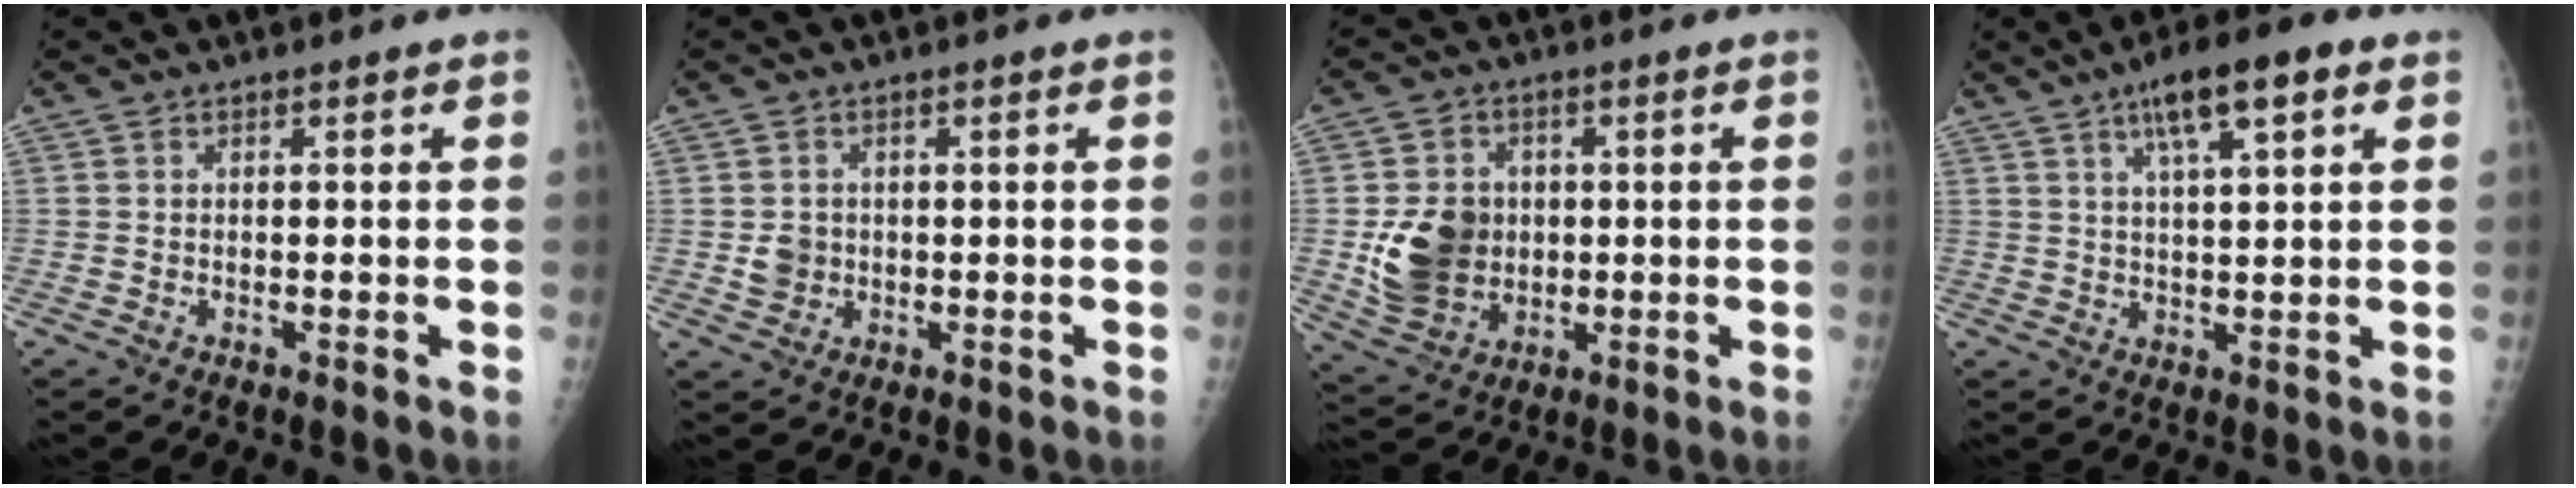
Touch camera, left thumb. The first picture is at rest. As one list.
[{"total": 3.1, "force": [-0.2, 2.9, 1.0], "torque": [-0.002, 0.003, 0.001]}, {"total": 11.7, "force": [-0.2, 9.8, 6.4], "torque": [-0.086, -0.006, 0.010]}, {"total": 10.3, "force": [5.2, 2.7, 8.5], "torque": [-0.131, 0.000, 0.081]}]